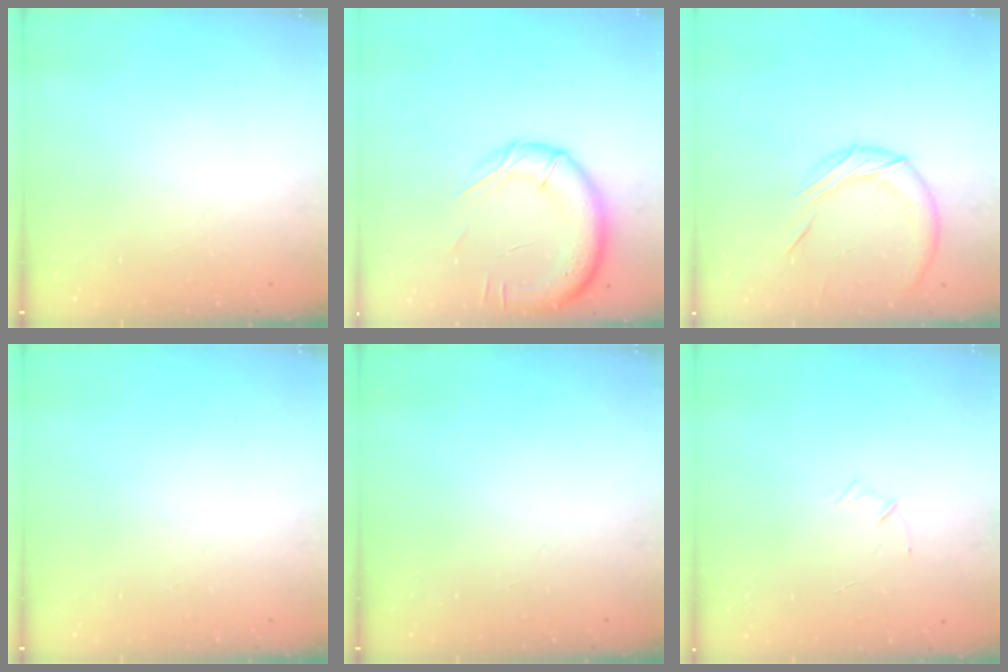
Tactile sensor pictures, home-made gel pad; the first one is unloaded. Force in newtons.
{"total": 18.0, "press": 17.8, "slide": 2.8}
{"total": 9.4, "press": 9.3, "slide": 1.3}
{"total": 0.0}
{"total": 0.0}
{"total": 4.5, "press": 4.3, "slide": 1.3}